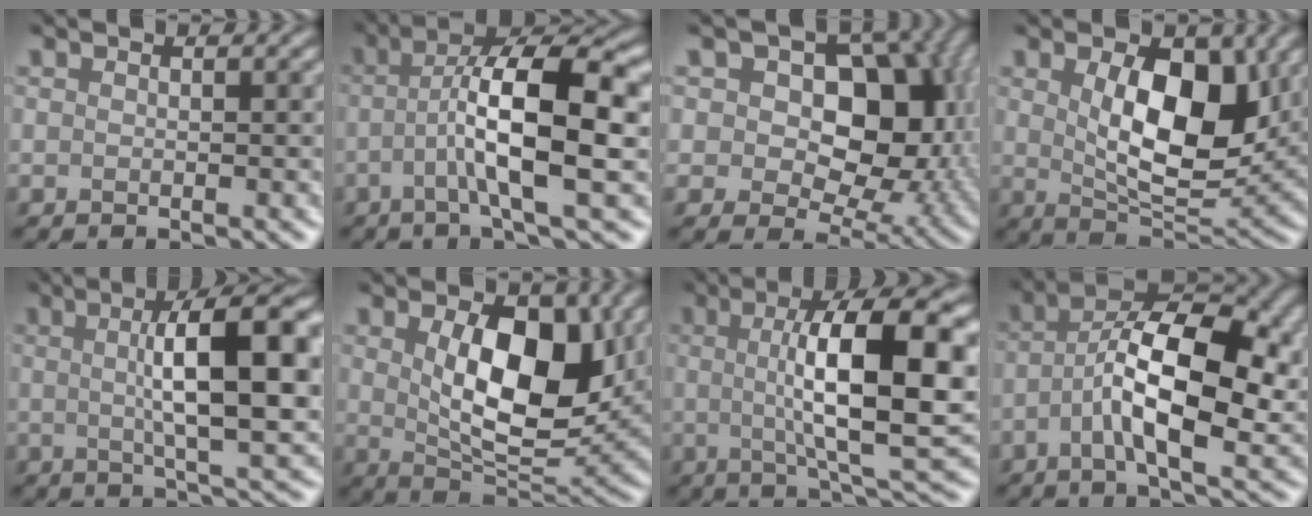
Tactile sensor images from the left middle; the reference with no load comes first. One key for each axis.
{"total": 7.4, "fx": -1.3, "fy": 0.9, "fz": 7.2, "tx": -0.148, "ty": 0.019, "tz": -0.005}
{"total": 8.9, "fx": 1.2, "fy": 6.2, "fz": 6.3, "tx": -0.086, "ty": 0.004, "tz": 0.038}
{"total": 7.0, "fx": 1.7, "fy": 3.0, "fz": 6.1, "tx": -0.126, "ty": -0.005, "tz": 0.051}
{"total": 10.6, "fx": 1.1, "fy": 1.9, "fz": 10.4, "tx": -0.155, "ty": 0.017, "tz": 0.034}
{"total": 7.7, "fx": 1.7, "fy": 3.4, "fz": 6.7, "tx": -0.136, "ty": -0.004, "tz": 0.053}
{"total": 10.3, "fx": 0.8, "fy": 1.8, "fz": 10.1, "tx": -0.158, "ty": 0.011, "tz": 0.034}
{"total": 9.0, "fx": -1.3, "fy": 3.1, "fz": 8.3, "tx": -0.174, "ty": 0.015, "tz": -0.006}